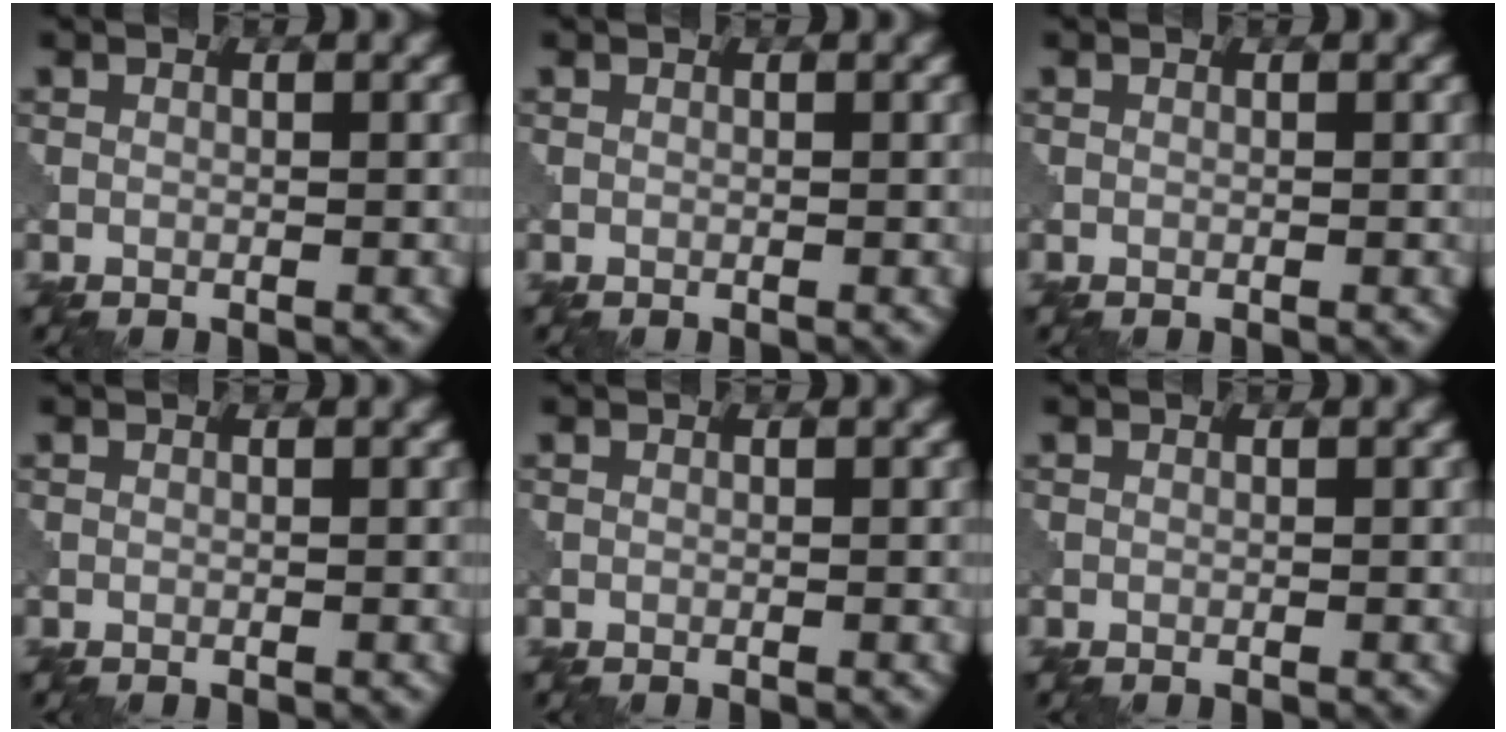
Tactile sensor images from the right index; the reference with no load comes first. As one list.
[{"total": 0.0}, {"total": 0.0}, {"total": 0.0}, {"total": 0.0}, {"total": 0.0}]